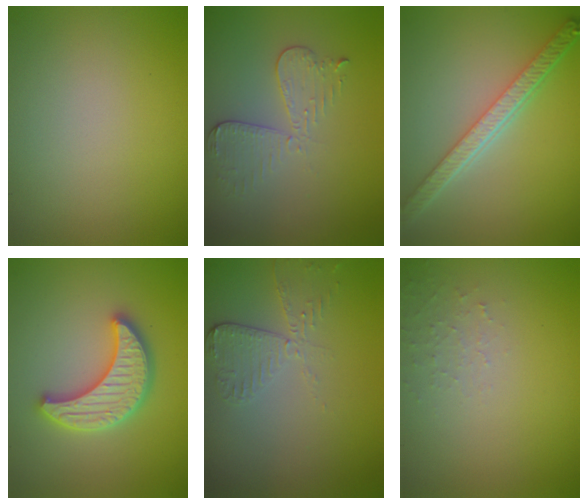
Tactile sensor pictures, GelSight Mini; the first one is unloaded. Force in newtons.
{"total": 2.9, "press": 2.7, "slide": 1.2}
{"total": 5.3, "press": 4.1, "slide": 3.3}
{"total": 5.3, "press": 5.2, "slide": 0.9}
{"total": 2.5, "press": 2.3, "slide": 1.0}
{"total": 1.3, "press": 1.3, "slide": 0.2}